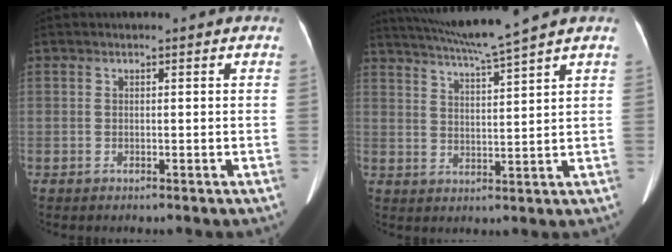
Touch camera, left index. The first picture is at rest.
{"total": 9.1, "force": [7.9, -2.1, 4.0], "torque": [-0.073, -0.001, 0.136]}